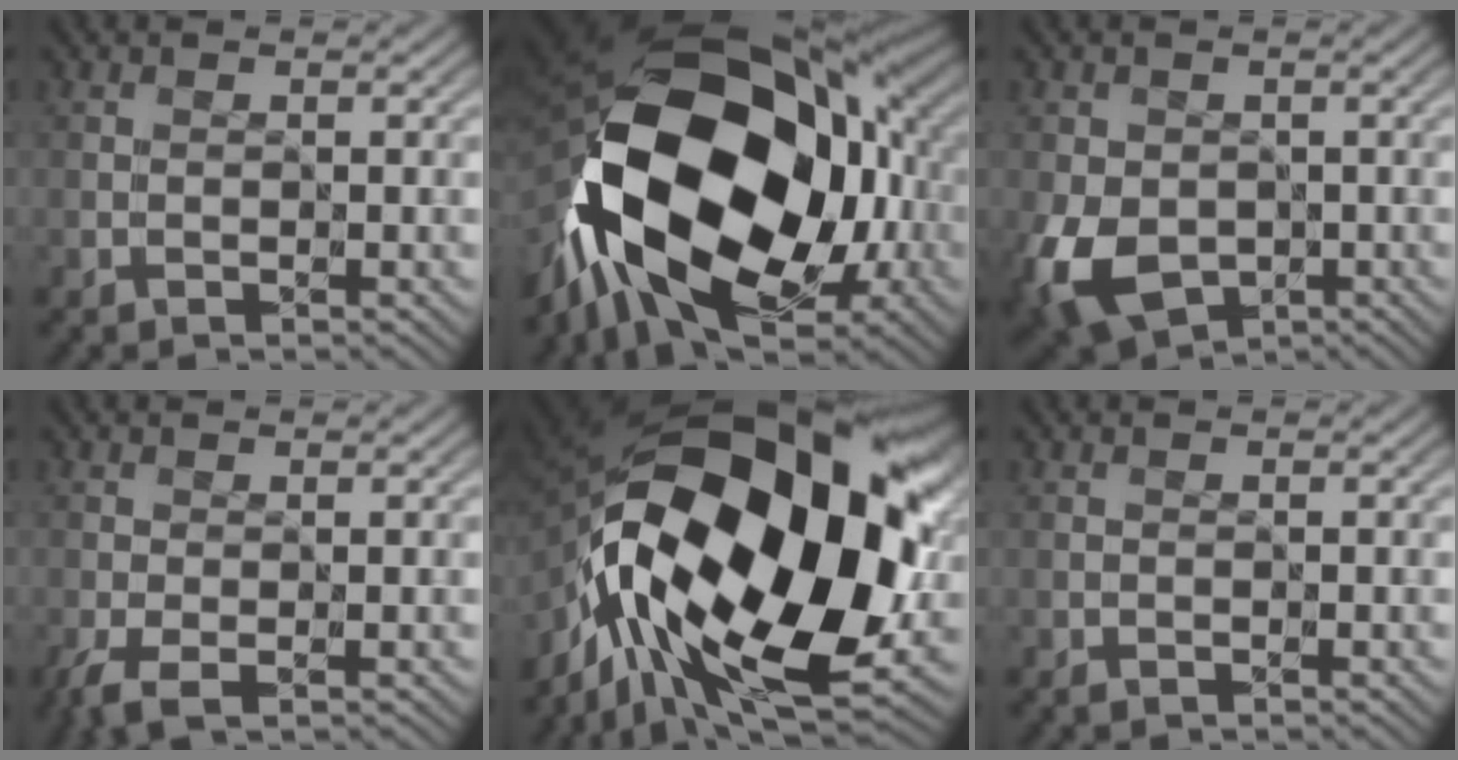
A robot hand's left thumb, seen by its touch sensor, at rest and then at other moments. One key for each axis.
{"total": 21.1, "fx": -3.3, "fy": 12.9, "fz": 16.4, "tx": -0.356, "ty": -0.030, "tz": -0.036}
{"total": 7.9, "fx": -2.7, "fy": 5.8, "fz": 4.6, "tx": -0.113, "ty": -0.027, "tz": -0.050}
{"total": 3.4, "fx": -1.5, "fy": 1.5, "fz": 2.7, "tx": -0.061, "ty": -0.008, "tz": -0.026}
{"total": 21.2, "fx": -1.4, "fy": 11.7, "fz": 17.6, "tx": -0.364, "ty": -0.018, "tz": -0.024}
{"total": 0.0}